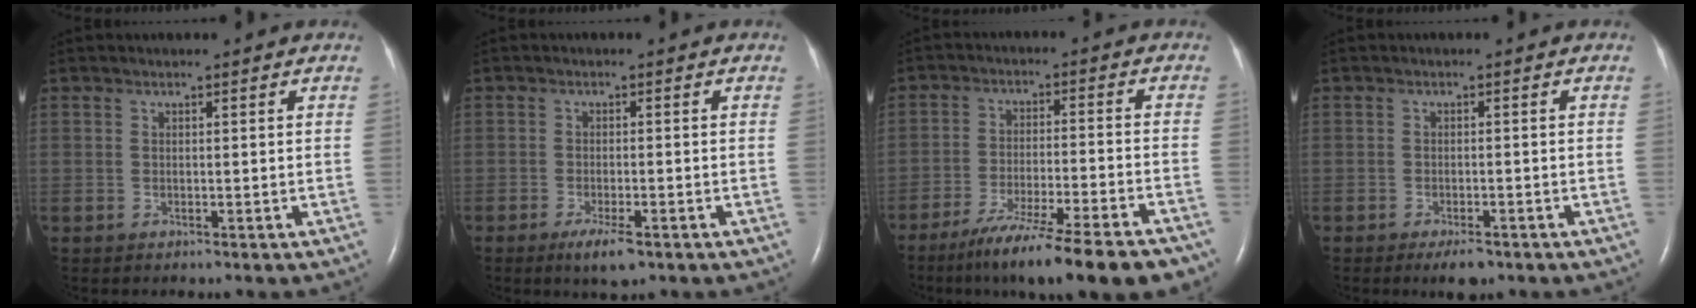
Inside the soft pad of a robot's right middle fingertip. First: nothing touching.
{"total": 4.0, "force": [-2.4, 0.9, 3.1], "torque": [-0.061, -0.007, -0.038]}
{"total": 17.8, "force": [-13.9, 1.1, 11.1], "torque": [-0.132, -0.030, -0.214]}
{"total": 3.0, "force": [-2.1, 1.0, 2.0], "torque": [-0.036, -0.003, -0.028]}